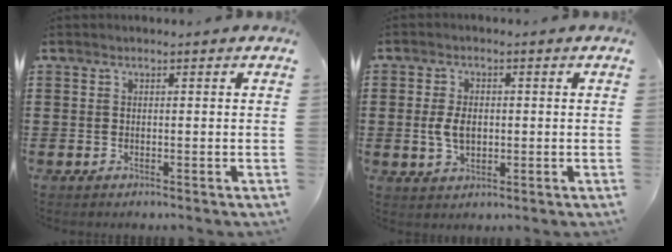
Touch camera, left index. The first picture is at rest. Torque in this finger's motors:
{"motor_torque": [0.81, 0.69, 0.56, 0.07]}